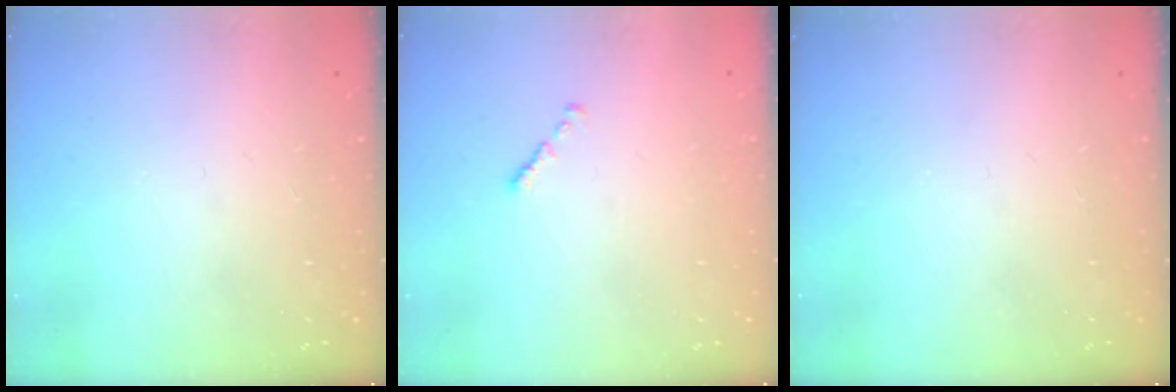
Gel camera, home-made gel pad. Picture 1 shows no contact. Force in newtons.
{"total": 0.7, "press": 0.6, "slide": 0.4}
{"total": 0.0}